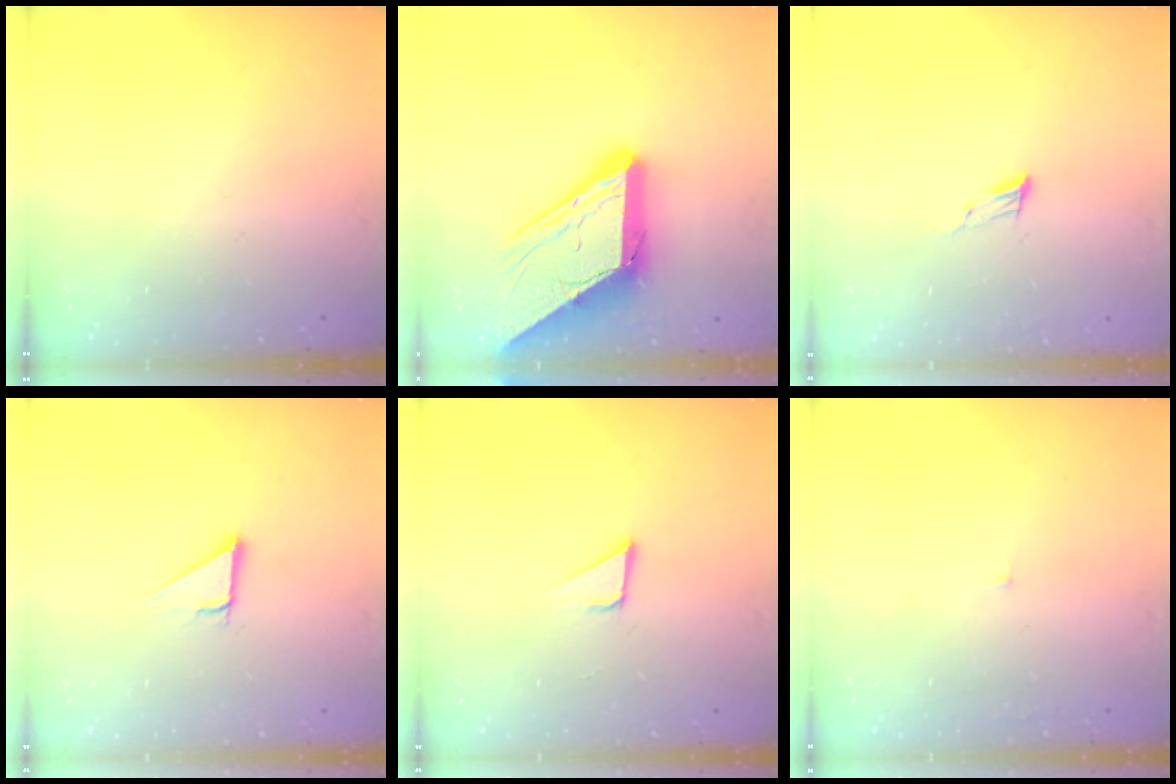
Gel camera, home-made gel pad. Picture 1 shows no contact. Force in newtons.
{"total": 17.5, "press": 17.4, "slide": 1.7}
{"total": 4.6, "press": 4.6, "slide": 0.4}
{"total": 2.7, "press": 2.7, "slide": 0.0}
{"total": 3.2, "press": 3.2, "slide": 0.1}
{"total": 2.1, "press": 2.1, "slide": 0.2}